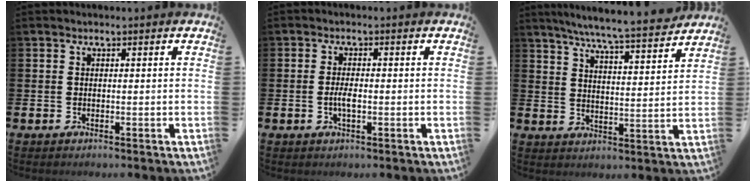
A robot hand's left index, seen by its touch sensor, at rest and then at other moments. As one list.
[{"total": 2.3, "force": [-0.4, 0.8, 2.1], "torque": [-0.036, -0.001, -0.008]}, {"total": 7.3, "force": [6.9, -0.3, 2.5], "torque": [-0.065, -0.050, 0.118]}]